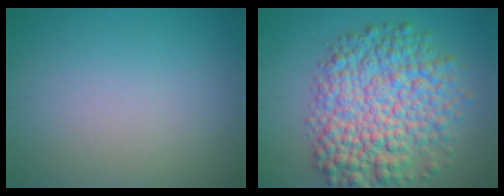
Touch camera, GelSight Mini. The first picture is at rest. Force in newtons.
{"total": 10.2, "press": 10.2, "slide": 0.2}